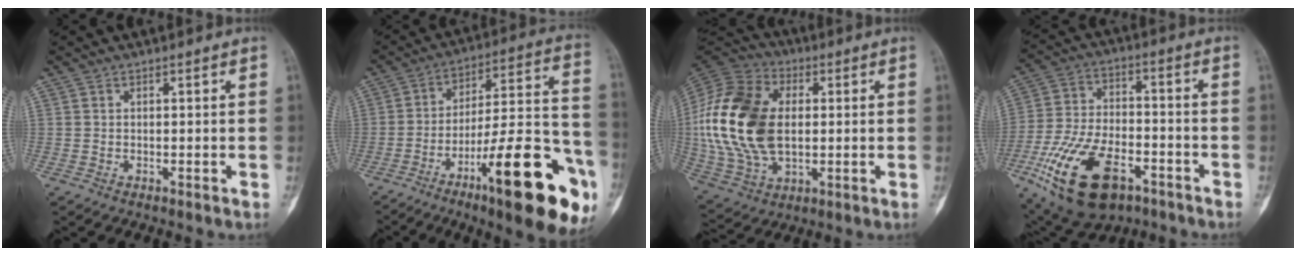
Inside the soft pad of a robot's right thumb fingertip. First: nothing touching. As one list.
[{"total": 26.5, "force": [-12.4, 6.5, 22.6], "torque": [-0.279, 0.072, -0.180]}, {"total": 23.3, "force": [1.3, 14.9, 17.8], "torque": [-0.359, -0.002, 0.028]}, {"total": 20.3, "force": [-9.6, 10.6, 14.4], "torque": [-0.277, 0.035, -0.157]}]